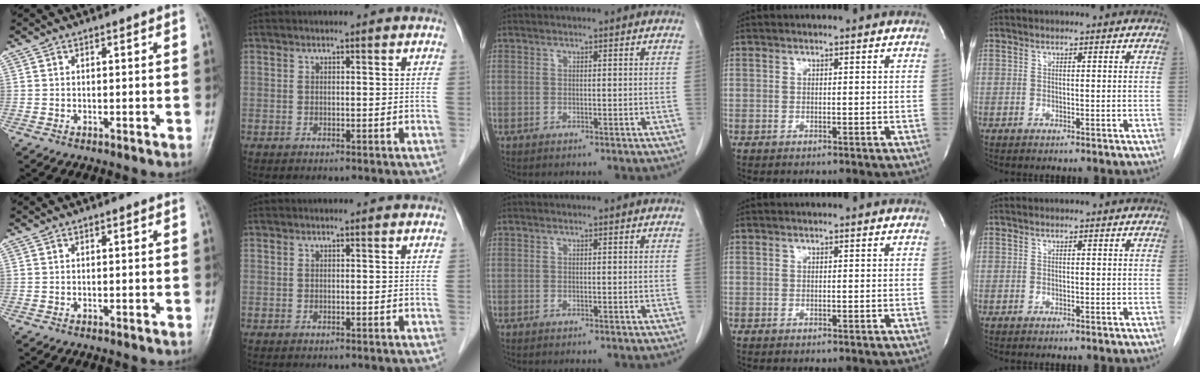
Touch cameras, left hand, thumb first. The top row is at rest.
{}